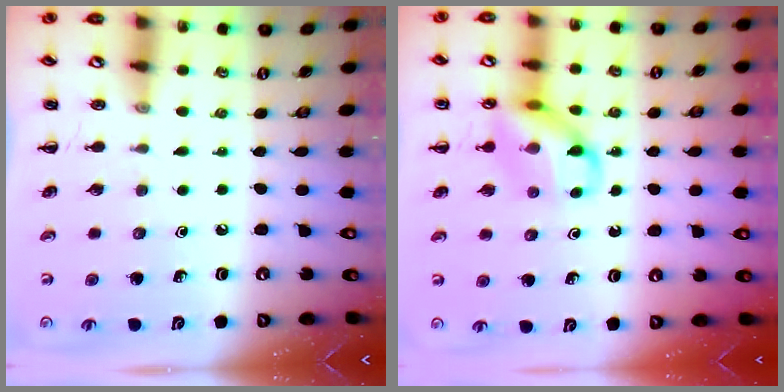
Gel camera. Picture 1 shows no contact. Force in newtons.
{"total": 11.7, "press": 11.6, "slide": 1.6}